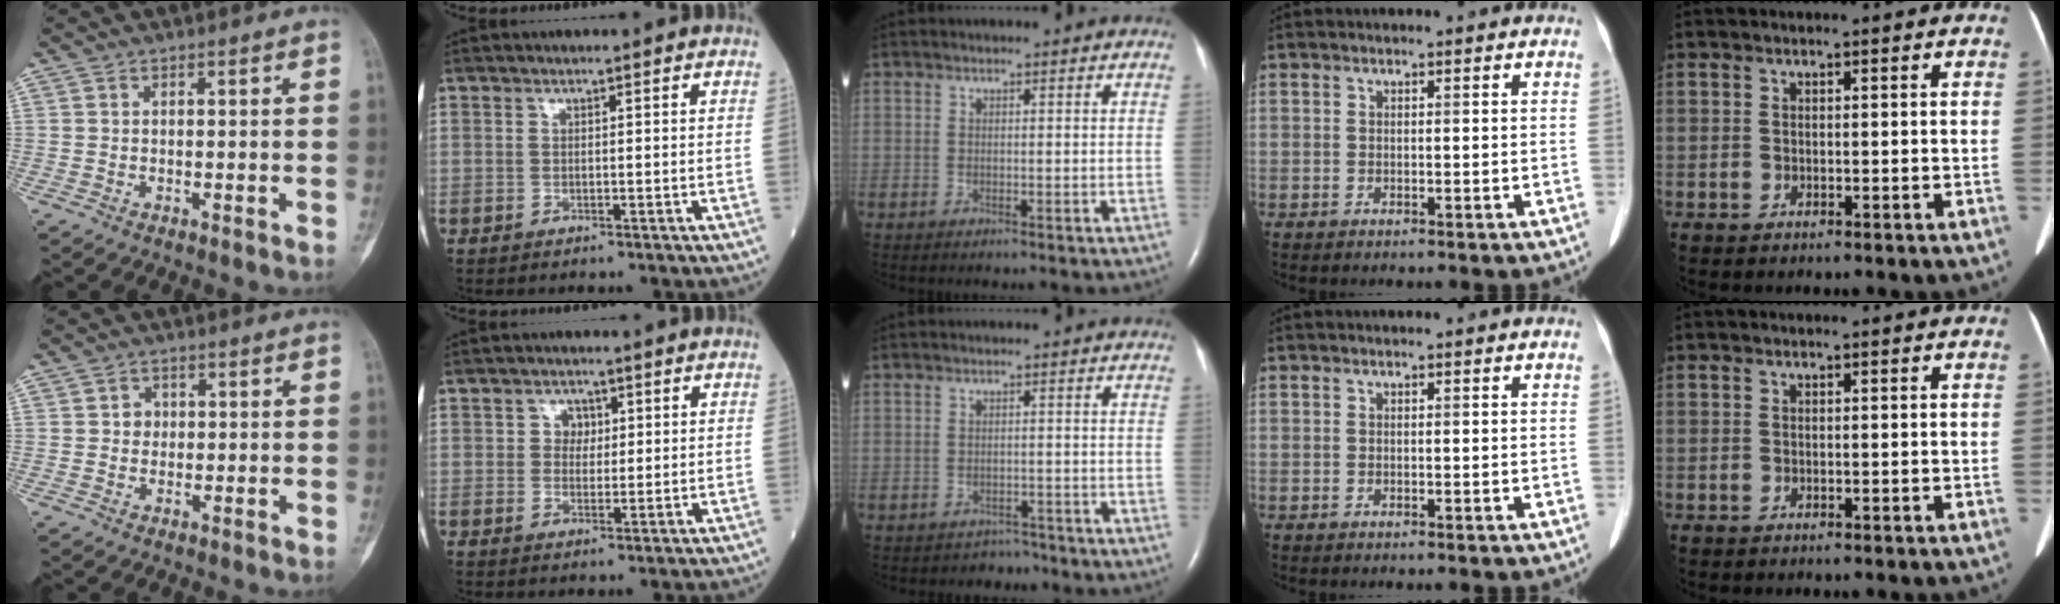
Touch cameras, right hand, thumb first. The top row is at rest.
{"thumb": {"total": 2.3, "force": [0.2, 2.1, 0.9], "torque": [0.002, 0.005, -0.001]}, "index": {"total": 2.5, "force": [0.6, 2.1, 1.2], "torque": [-0.012, 0.002, 0.007]}, "middle": {"total": 2.0, "force": [-1.7, 0.9, -0.7], "torque": [0.007, 0.004, -0.023]}}